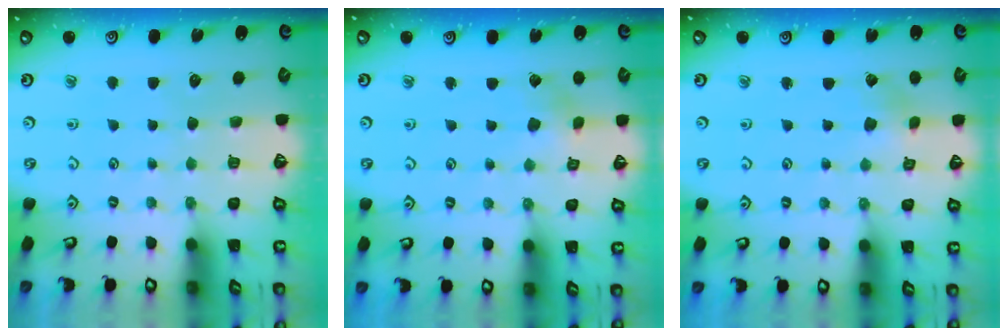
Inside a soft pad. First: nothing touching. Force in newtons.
{"total": 2.3, "press": 2.2, "slide": 0.3}
{"total": 1.3, "press": 1.3, "slide": 0.1}